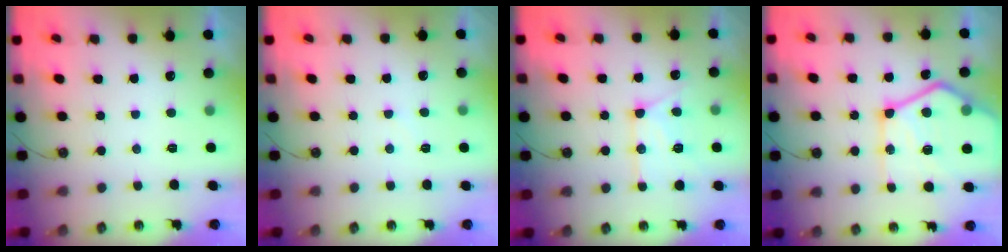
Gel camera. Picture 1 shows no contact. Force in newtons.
{"total": 3.3, "press": 3.2, "slide": 0.5}
{"total": 13.6, "press": 13.5, "slide": 1.3}
{"total": 25.2, "press": 25.1, "slide": 2.7}